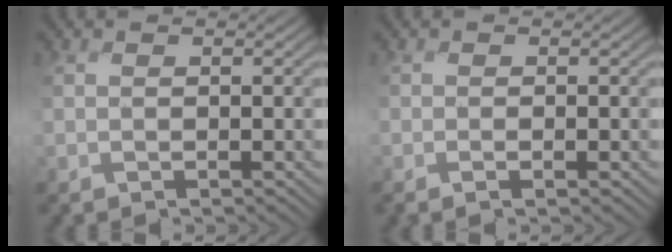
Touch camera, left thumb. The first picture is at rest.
{"total": 0.7, "force": [-0.6, 0.1, 0.2], "torque": [-0.001, -0.001, -0.013]}